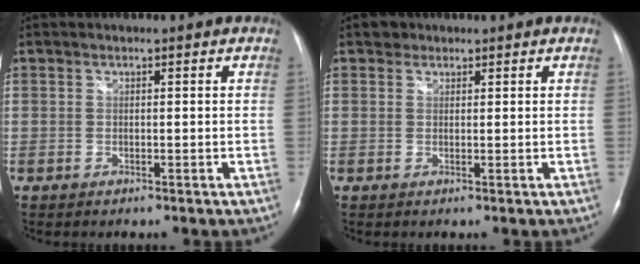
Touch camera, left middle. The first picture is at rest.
{"total": 1.4, "force": [1.0, 1.0, 0.0], "torque": [0.005, 0.004, 0.011]}